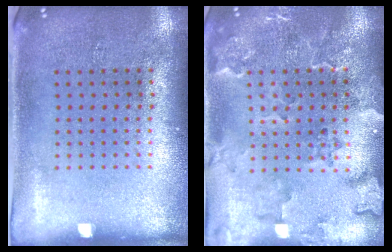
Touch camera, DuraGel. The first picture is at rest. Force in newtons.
{"total": 2.4, "press": 2.2, "slide": 0.9}